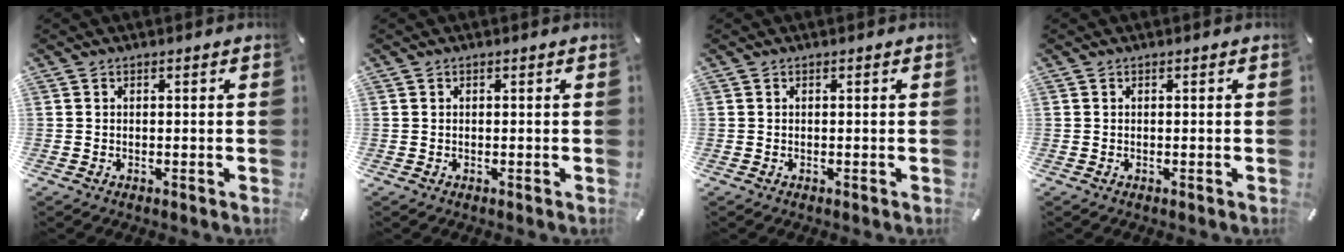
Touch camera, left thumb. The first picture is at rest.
{"total": 0.0}
{"total": 0.0}
{"total": 0.0}